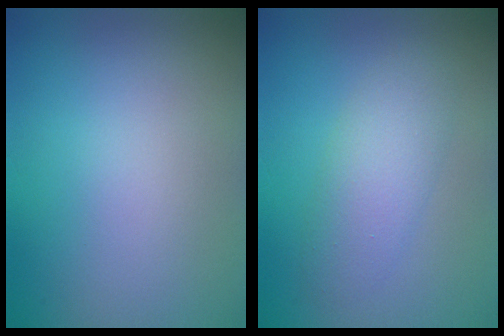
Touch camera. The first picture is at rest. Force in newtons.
{"total": 3.2, "press": 3.2, "slide": 0.0}